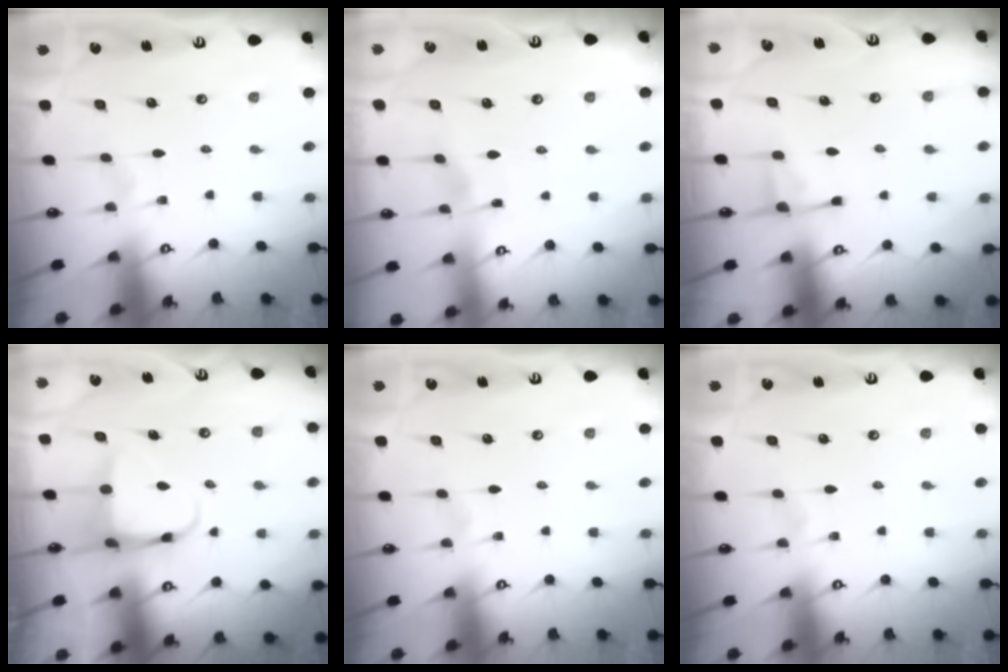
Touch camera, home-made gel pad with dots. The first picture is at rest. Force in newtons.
{"total": 2.8, "press": 2.8, "slide": 0.4}
{"total": 3.2, "press": 3.1, "slide": 0.7}
{"total": 4.8, "press": 4.8, "slide": 0.7}
{"total": 0.0}
{"total": 0.0}